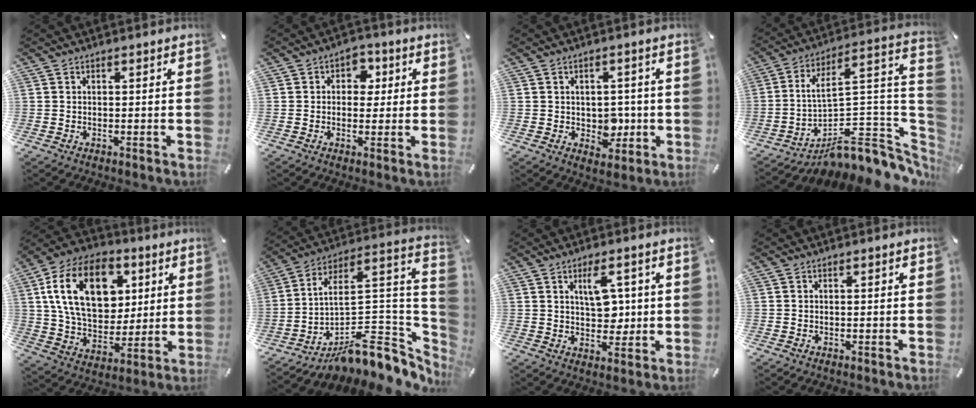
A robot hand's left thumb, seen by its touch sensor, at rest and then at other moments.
{"total": 4.4, "force": [0.1, 3.8, 2.2], "torque": [-0.017, 0.002, -0.008]}
{"total": 5.3, "force": [-0.6, 4.5, 2.9], "torque": [-0.029, -0.001, -0.010]}
{"total": 14.3, "force": [-5.9, 7.5, 10.7], "torque": [-0.107, -0.029, -0.092]}
{"total": 21.0, "force": [6.2, 14.5, 13.7], "torque": [-0.258, -0.003, 0.111]}
{"total": 15.5, "force": [-6.5, 8.6, 11.1], "torque": [-0.120, -0.038, -0.103]}
{"total": 7.9, "force": [2.4, 4.8, 5.8], "torque": [-0.082, -0.005, 0.038]}
{"total": 0.0}